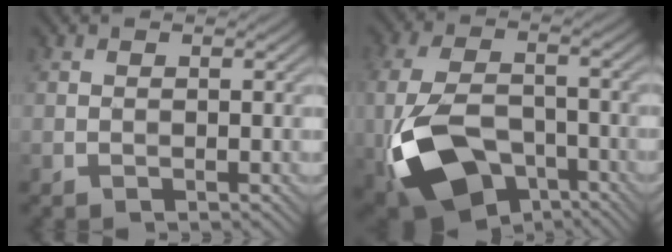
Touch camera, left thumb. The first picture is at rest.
{"total": 14.5, "force": [-6.4, 8.6, 9.8], "torque": [-0.246, -0.037, -0.116]}